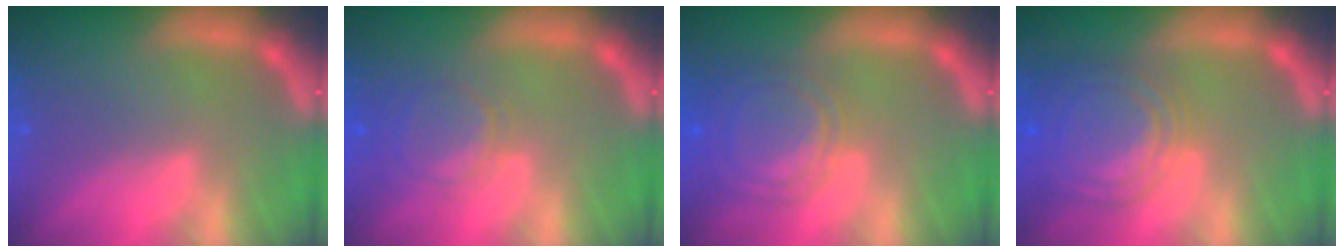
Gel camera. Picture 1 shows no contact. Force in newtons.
{"total": 4.5}
{"total": 7.6}
{"total": 9.5}